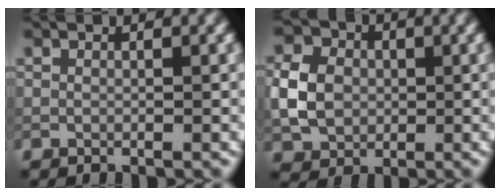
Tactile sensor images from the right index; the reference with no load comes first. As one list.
[{"total": 5.1, "force": [-0.2, 4.3, 2.9], "torque": [-0.058, 0.008, -0.010]}]